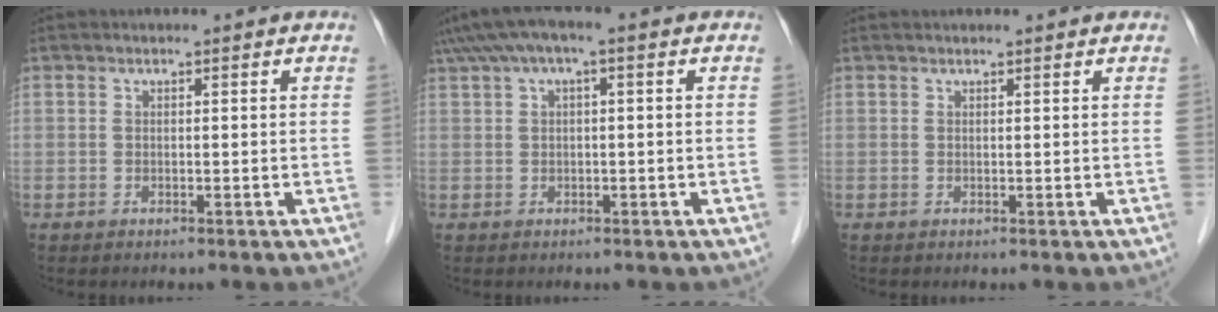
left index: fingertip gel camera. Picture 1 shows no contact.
{"total": 4.8, "force": [2.1, 1.0, 4.2], "torque": [-0.082, 0.034, 0.036]}
{"total": 2.3, "force": [2.1, 0.2, 0.6], "torque": [-0.010, 0.023, 0.028]}